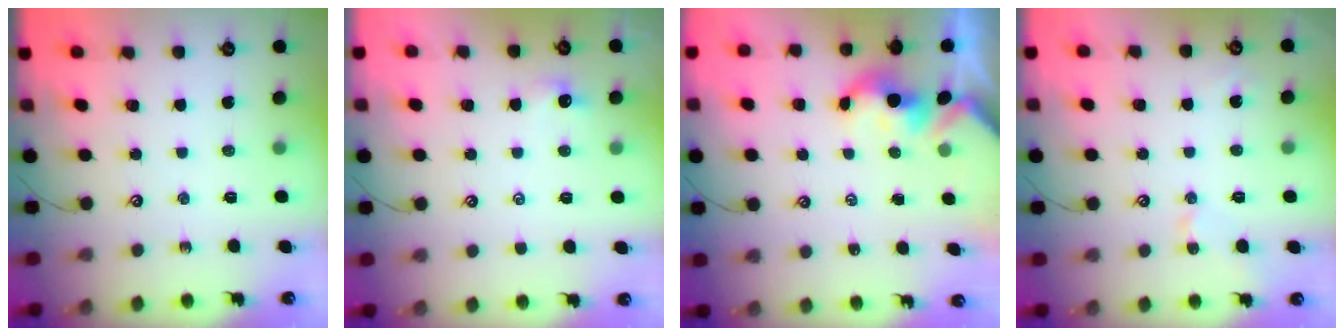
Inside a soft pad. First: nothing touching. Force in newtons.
{"total": 1.1, "press": 1.0, "slide": 0.4}
{"total": 1.7, "press": 1.7, "slide": 0.2}
{"total": 2.6, "press": 2.6, "slide": 0.1}